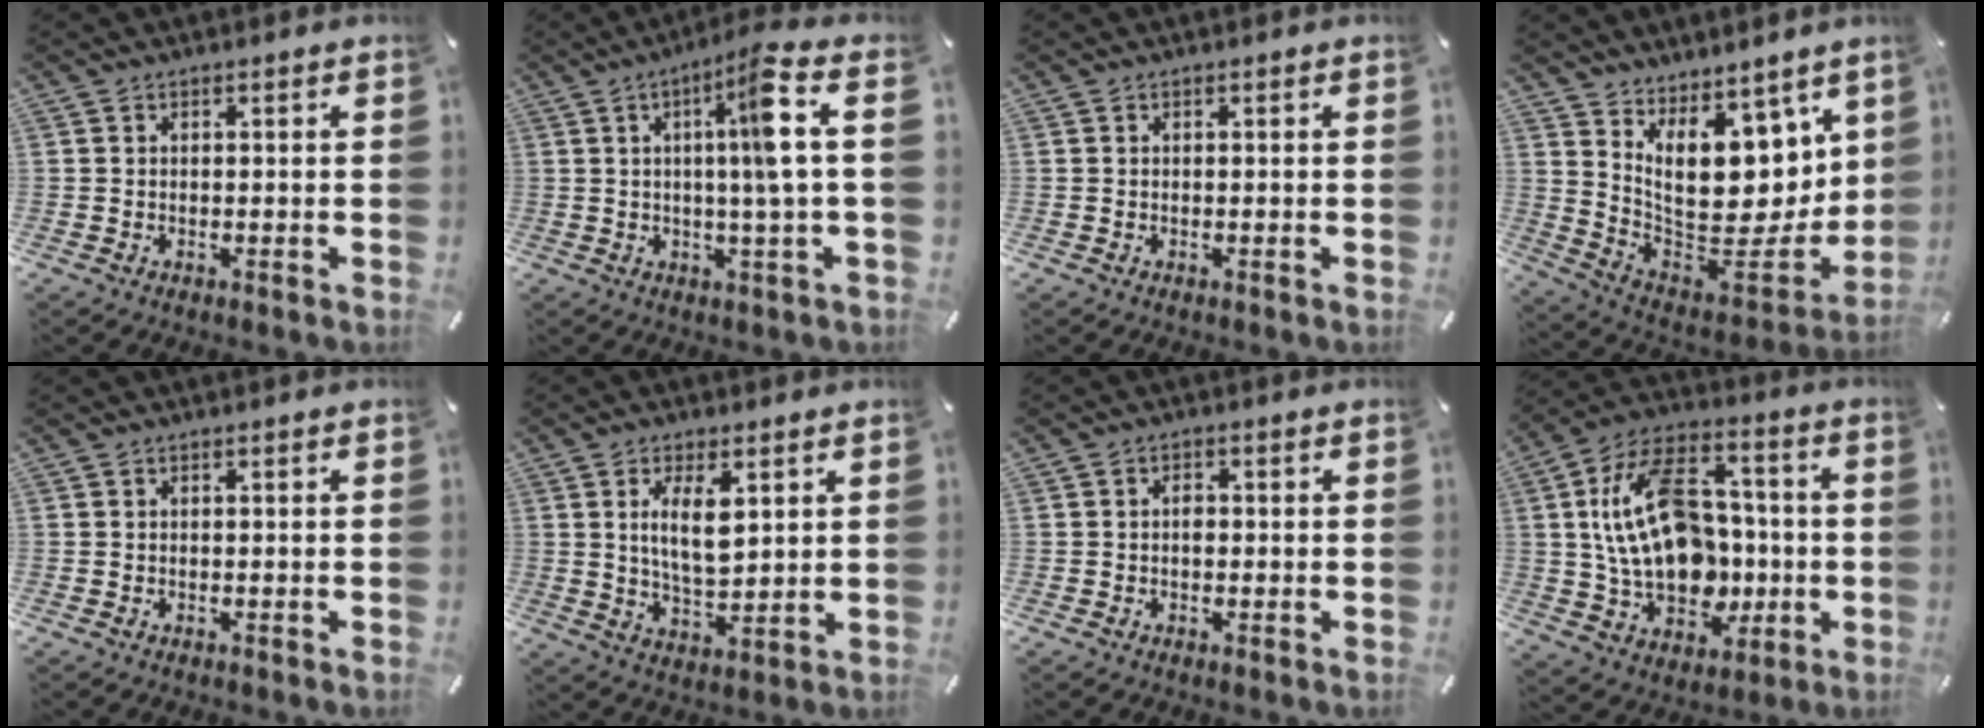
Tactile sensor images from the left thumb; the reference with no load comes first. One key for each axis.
{"total": 12.5, "fx": 2.7, "fy": -0.4, "fz": 12.2, "tx": -0.199, "ty": -0.005, "tz": 0.027}
{"total": 0.0}
{"total": 16.8, "fx": 7.6, "fy": 10.7, "fz": 10.5, "tx": -0.174, "ty": -0.092, "tz": 0.143}
{"total": 0.0}
{"total": 9.2, "fx": 3.0, "fy": 4.3, "fz": 7.6, "tx": -0.145, "ty": -0.008, "tz": 0.045}
{"total": 1.8, "fx": -0.1, "fy": 1.2, "fz": 1.3, "tx": -0.027, "ty": 0.004, "tz": -0.004}
{"total": 22.1, "fx": 0.4, "fy": 15.6, "fz": 15.7, "tx": -0.302, "ty": 0.011, "tz": 0.013}